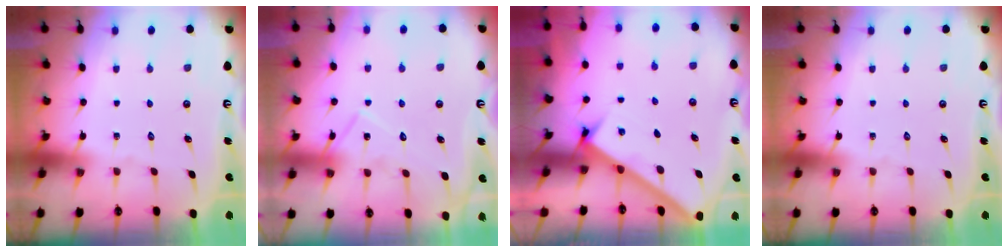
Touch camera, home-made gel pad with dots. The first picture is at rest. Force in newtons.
{"total": 12.3, "press": 12.3, "slide": 0.7}
{"total": 2.8, "press": 2.8, "slide": 0.3}
{"total": 0.0}